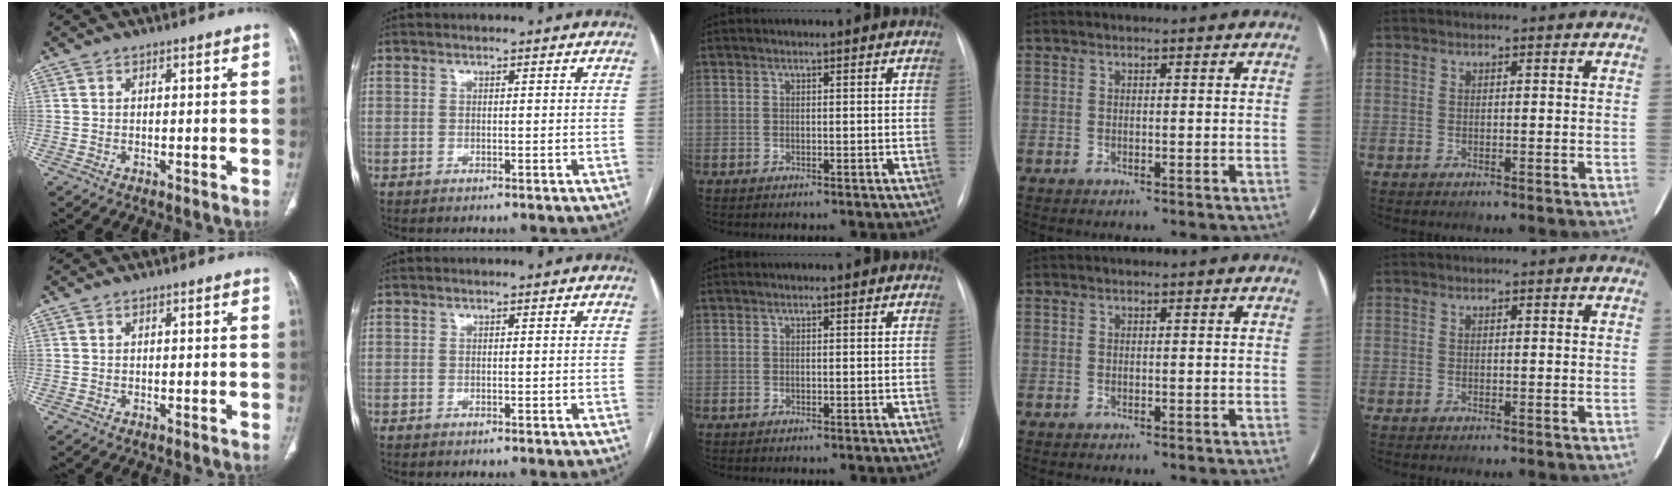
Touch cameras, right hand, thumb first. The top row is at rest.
{}